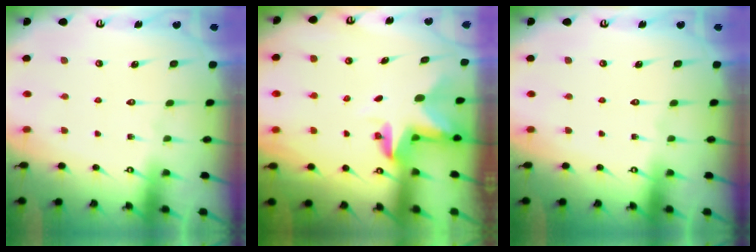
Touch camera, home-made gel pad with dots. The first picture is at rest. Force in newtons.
{"total": 3.2, "press": 3.2, "slide": 0.3}
{"total": 0.0}